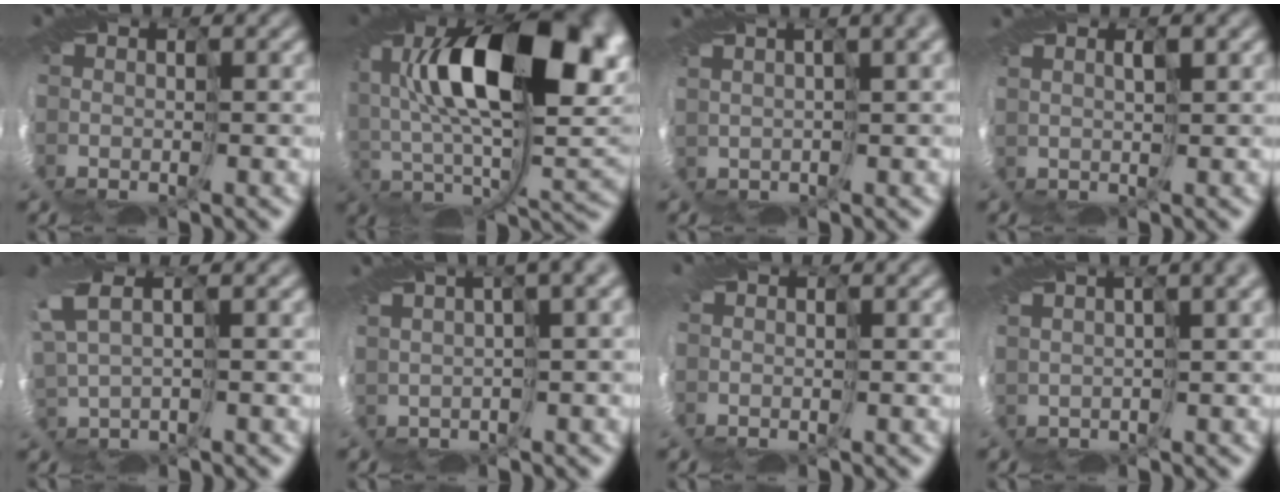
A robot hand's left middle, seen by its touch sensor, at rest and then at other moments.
{"total": 11.7, "force": [2.7, 5.1, 10.2], "torque": [-0.161, -0.008, 0.042]}
{"total": 4.0, "force": [2.7, 0.7, 2.9], "torque": [-0.020, 0.026, 0.023]}
{"total": 3.4, "force": [0.3, -3.0, -1.7], "torque": [0.028, -0.002, 0.003]}
{"total": 1.8, "force": [1.4, -0.9, 0.9], "torque": [-0.047, 0.007, 0.034]}
{"total": 5.1, "force": [2.9, 0.6, 4.1], "torque": [-0.041, 0.029, 0.033]}
{"total": 0.0}
{"total": 4.4, "force": [2.8, 0.9, 3.2], "torque": [-0.022, 0.027, 0.024]}